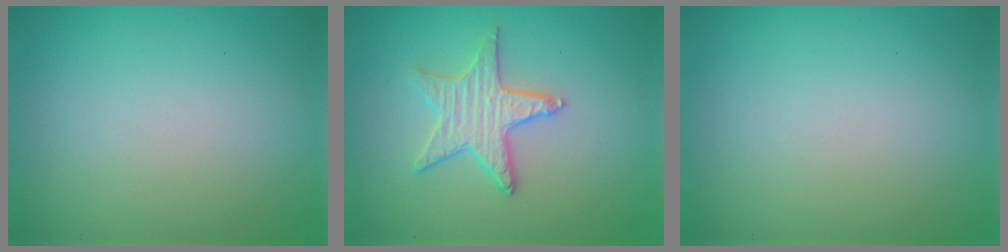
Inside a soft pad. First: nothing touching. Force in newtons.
{"total": 3.1, "press": 3.1, "slide": 0.4}
{"total": 0.0}